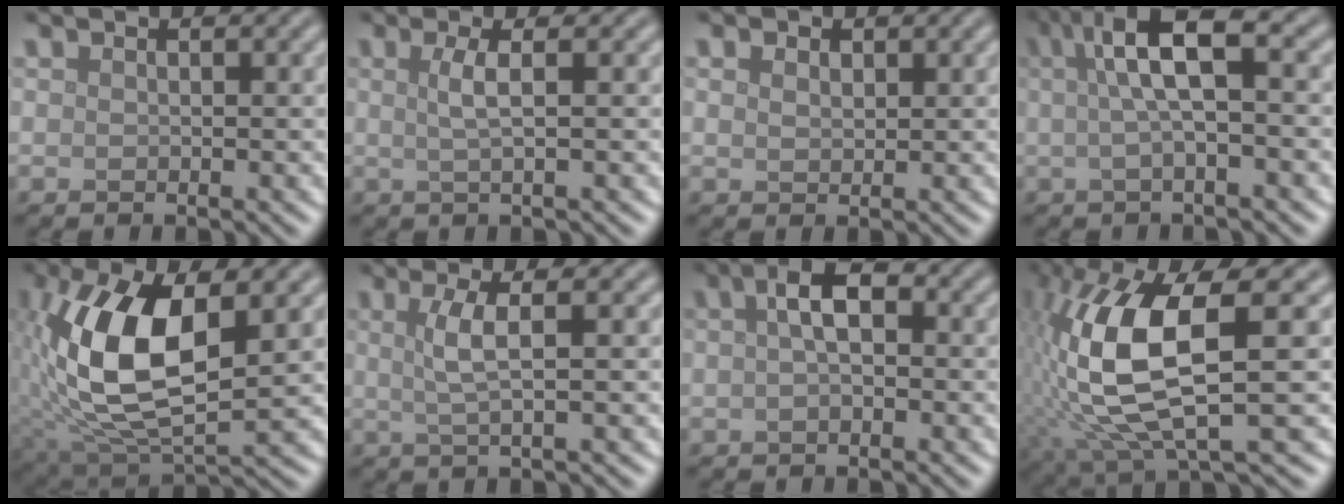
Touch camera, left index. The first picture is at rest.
{"total": 2.2, "force": [0.4, 0.6, 2.1], "torque": [-0.038, 0.001, 0.002]}
{"total": 1.3, "force": [0.9, 0.8, 0.5], "torque": [-0.010, 0.007, 0.009]}
{"total": 6.1, "force": [1.3, 1.7, 5.7], "torque": [-0.090, 0.021, 0.013]}
{"total": 11.9, "force": [1.4, 5.6, 10.4], "torque": [-0.216, 0.001, 0.025]}
{"total": 3.0, "force": [0.6, 0.7, 2.8], "torque": [-0.052, 0.001, 0.008]}
{"total": 3.1, "force": [0.4, 1.3, 2.8], "torque": [-0.048, 0.010, 0.000]}
{"total": 12.0, "force": [0.9, 3.8, 11.3], "torque": [-0.235, -0.009, 0.022]}